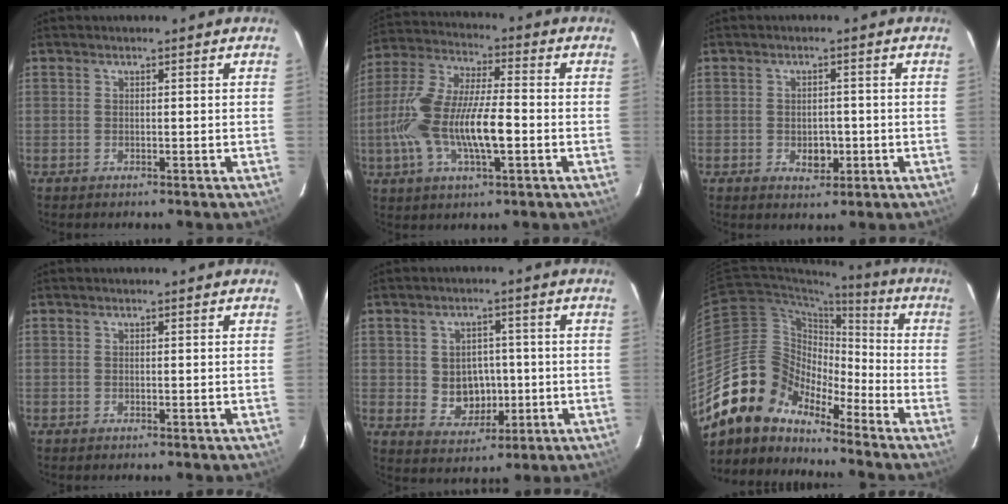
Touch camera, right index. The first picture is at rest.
{"total": 16.7, "force": [-3.4, 5.4, 15.4], "torque": [-0.314, -0.002, -0.066]}
{"total": 3.8, "force": [-1.1, 2.8, 2.3], "torque": [-0.039, -0.002, -0.010]}
{"total": 0.0}
{"total": 7.1, "force": [-0.5, 6.2, 3.5], "torque": [-0.072, 0.006, 0.012]}
{"total": 14.9, "force": [-12.6, 6.8, 4.1], "torque": [-0.071, 0.024, -0.240]}